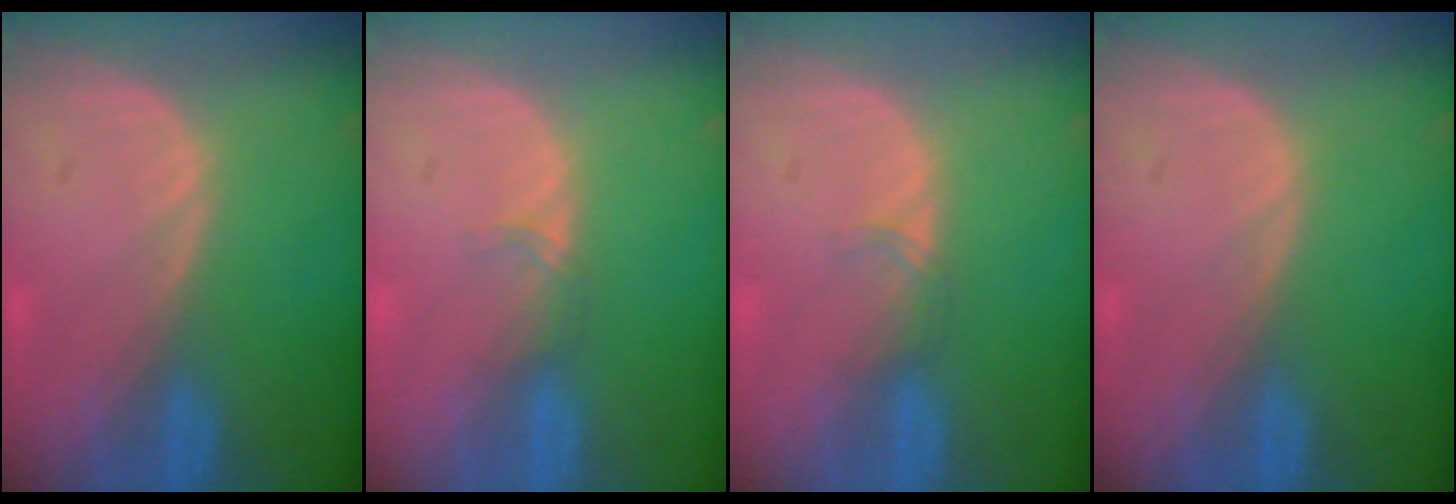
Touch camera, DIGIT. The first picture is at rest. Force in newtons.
{"total": 1.3, "press": 1.2, "slide": 0.2}
{"total": 1.3, "press": 1.2, "slide": 0.2}
{"total": 0.0}